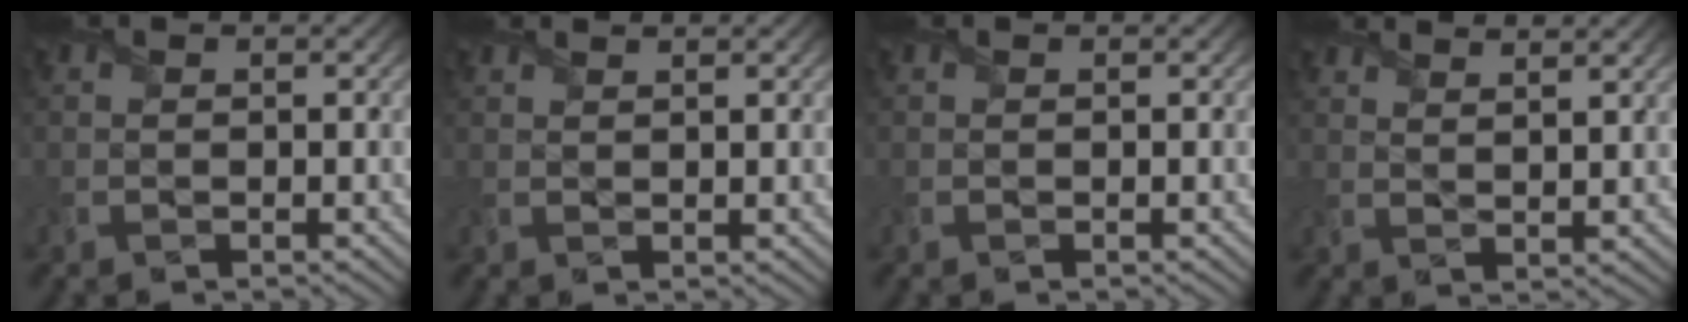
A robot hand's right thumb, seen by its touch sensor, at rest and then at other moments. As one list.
[{"total": 1.2, "force": [1.2, -0.2, 0.2], "torque": [-0.008, 0.001, 0.026]}, {"total": 0.0}, {"total": 4.2, "force": [3.7, 0.2, 1.9], "torque": [-0.032, -0.009, 0.064]}]